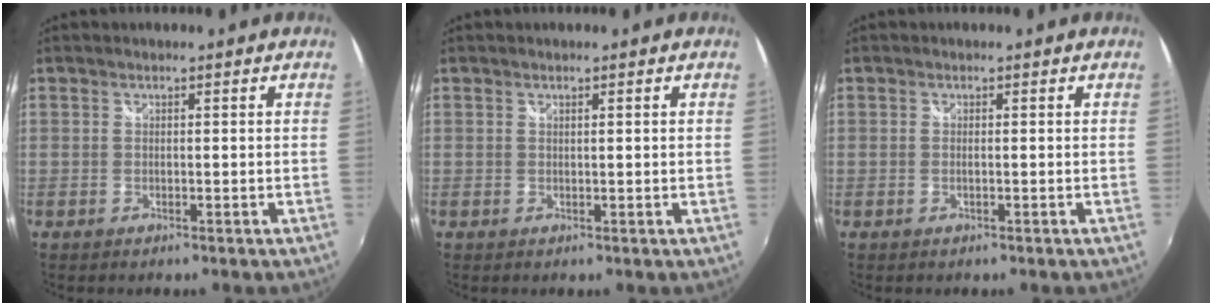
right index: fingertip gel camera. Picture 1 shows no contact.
{"total": 0.7, "force": [0.4, -0.1, 0.6], "torque": [-0.008, 0.003, 0.006]}
{"total": 0.6, "force": [-0.1, -0.2, 0.6], "torque": [-0.007, 0.004, 0.000]}